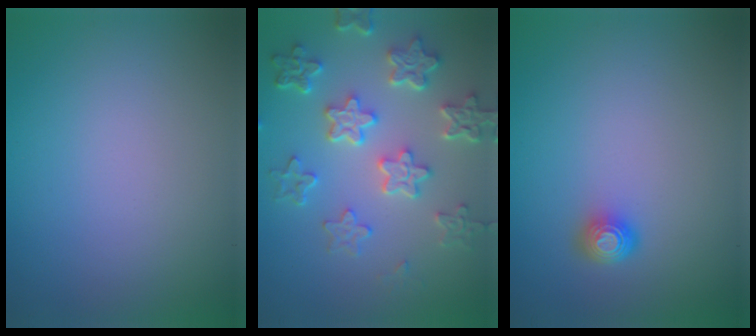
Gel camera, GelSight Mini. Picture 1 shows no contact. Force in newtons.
{"total": 6.0, "press": 4.6, "slide": 3.9}
{"total": 1.6, "press": 1.3, "slide": 0.9}